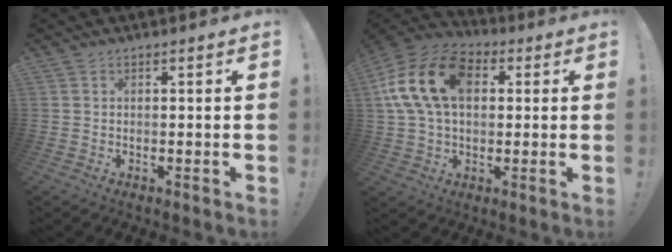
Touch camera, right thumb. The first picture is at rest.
{"total": 19.1, "force": [4.6, 12.8, 13.4], "torque": [-0.256, 0.007, 0.084]}